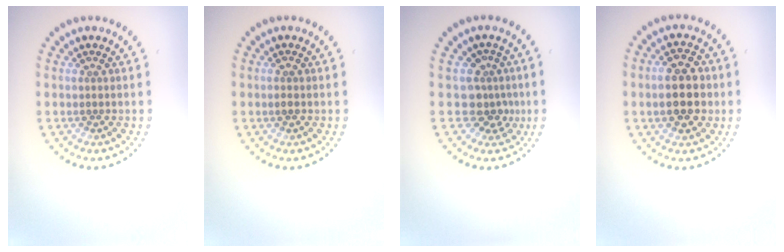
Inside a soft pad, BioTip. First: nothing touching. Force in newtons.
{"total": 0.9, "press": 0.9, "slide": 0.1}
{"total": 2.7, "press": 2.0, "slide": 1.8}
{"total": 5.3, "press": 5.3, "slide": 0.4}